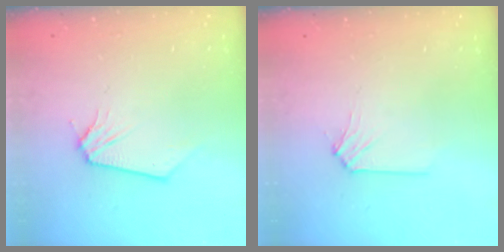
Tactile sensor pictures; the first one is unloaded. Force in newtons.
{"total": 1.7, "press": 1.6, "slide": 0.3}